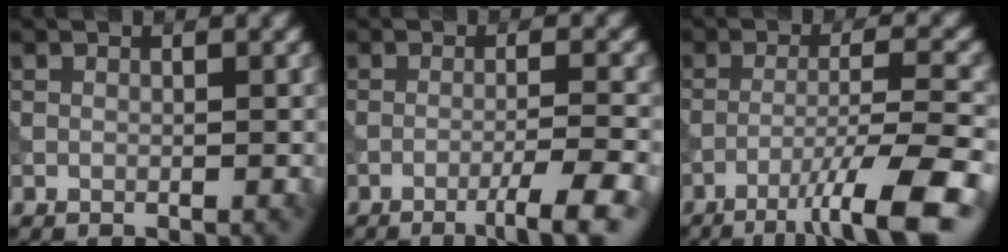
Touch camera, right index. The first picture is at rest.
{"total": 4.5, "force": [-2.8, 0.4, 3.5], "torque": [-0.060, 0.004, -0.044]}
{"total": 8.1, "force": [-5.4, 0.9, 6.0], "torque": [-0.095, 0.011, -0.083]}